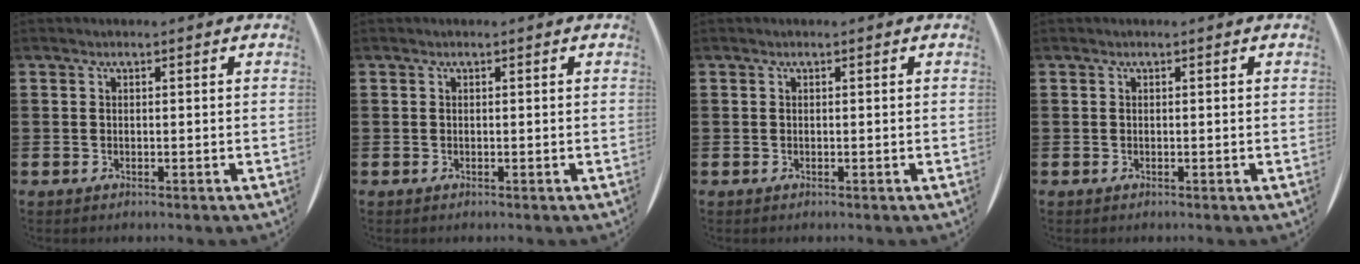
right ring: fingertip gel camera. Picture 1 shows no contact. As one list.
[{"total": 0.0}, {"total": 0.0}, {"total": 0.0}]